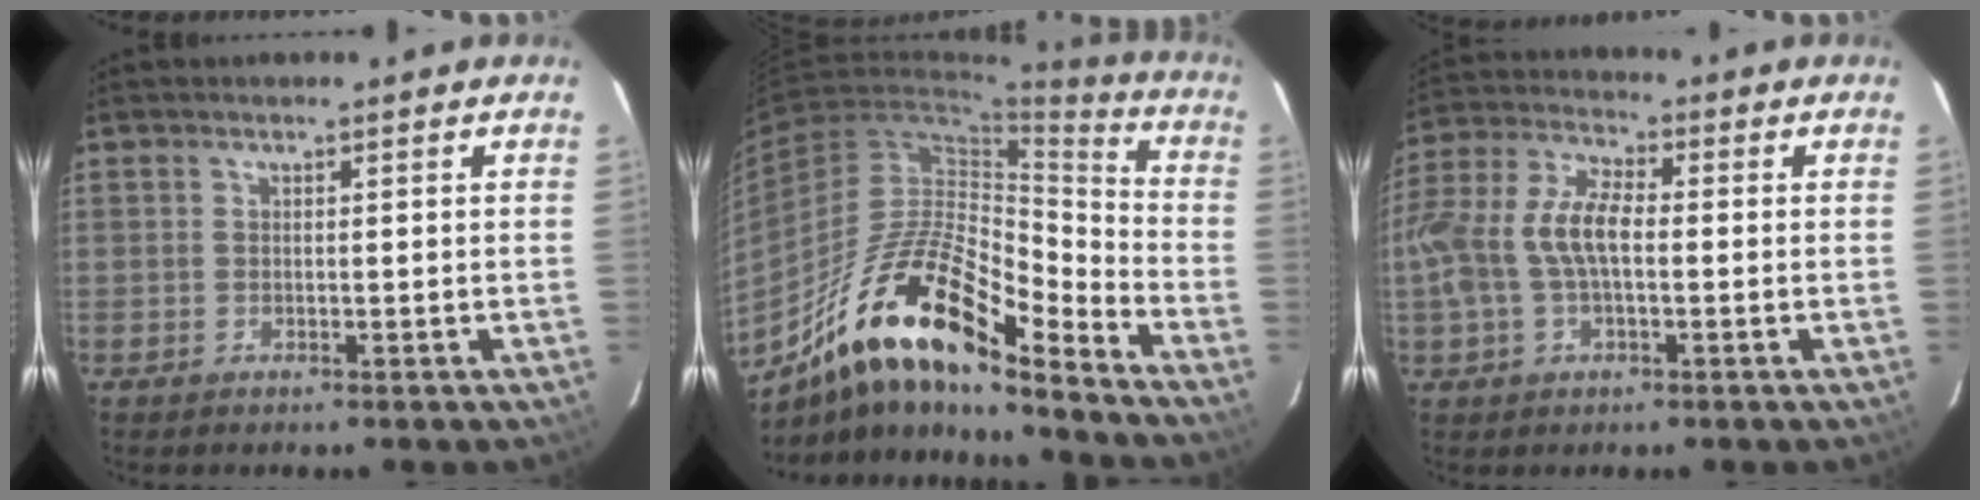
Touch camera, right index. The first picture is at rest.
{"total": 20.2, "force": [-14.0, 5.6, 13.4], "torque": [-0.236, -0.001, -0.261]}
{"total": 11.9, "force": [-1.2, 5.8, 10.3], "torque": [-0.223, 0.014, -0.022]}